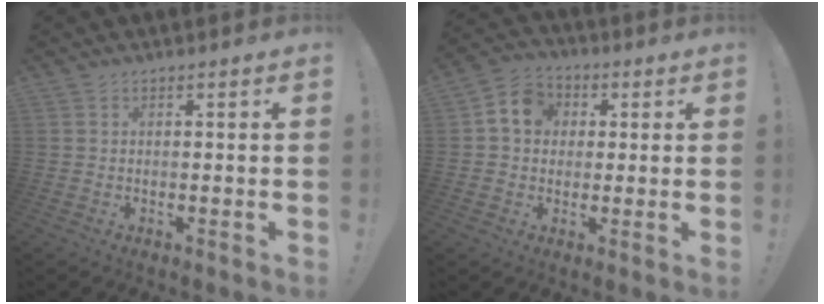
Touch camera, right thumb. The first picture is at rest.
{"total": 8.7, "force": [1.8, 7.6, 3.9], "torque": [-0.049, 0.008, 0.036]}